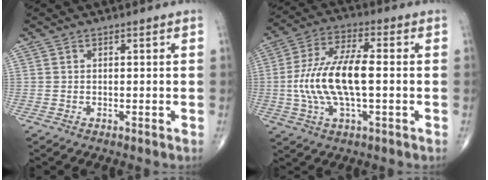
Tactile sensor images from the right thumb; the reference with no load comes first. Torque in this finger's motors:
{"motor_torque": [-0.07, 0.63, 1.57, -0.08, 0.44]}